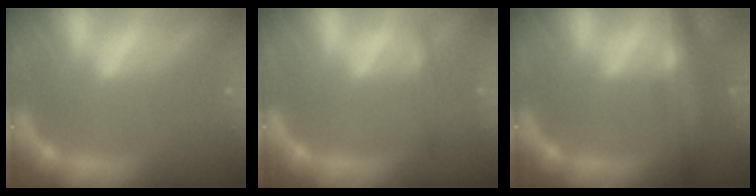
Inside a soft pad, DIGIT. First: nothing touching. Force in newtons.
{"total": 1.9}
{"total": 5.9}